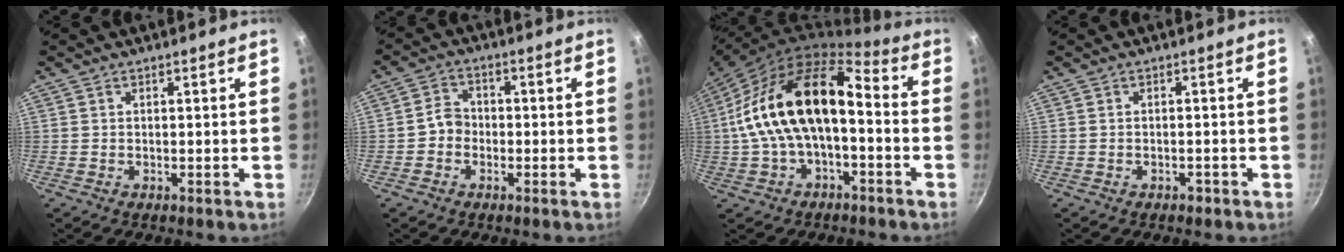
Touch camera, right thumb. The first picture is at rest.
{"total": 4.1, "force": [-1.1, 3.5, 1.8], "torque": [-0.005, 0.022, -0.027]}
{"total": 19.3, "force": [-1.7, 10.3, 16.2], "torque": [-0.280, 0.060, -0.041]}
{"total": 1.1, "force": [-0.8, 0.5, 0.6], "torque": [-0.011, 0.009, -0.006]}